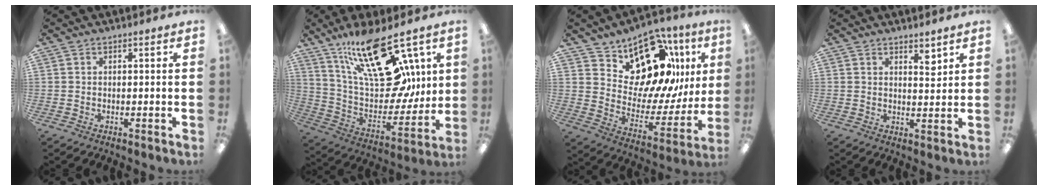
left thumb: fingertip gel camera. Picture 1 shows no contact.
{"total": 26.0, "force": [15.0, 11.0, 18.1], "torque": [-0.317, -0.086, 0.260]}
{"total": 18.5, "force": [12.9, 9.8, 8.9], "torque": [-0.125, -0.094, 0.227]}
{"total": 3.5, "force": [2.8, 1.1, 1.7], "torque": [-0.008, -0.022, 0.043]}